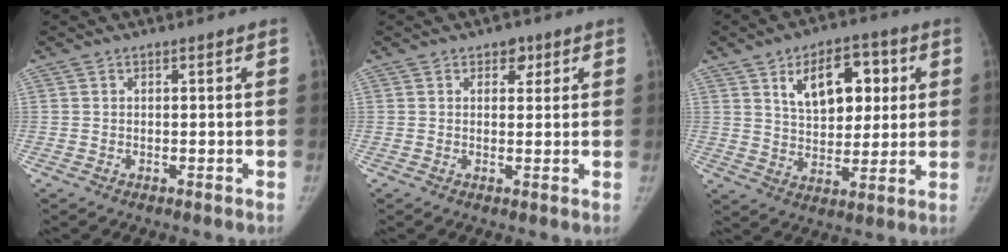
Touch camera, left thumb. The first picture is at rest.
{"total": 2.9, "force": [1.6, 1.9, 1.4], "torque": [0.001, -0.005, 0.018]}
{"total": 13.8, "force": [4.9, 8.4, 9.8], "torque": [-0.103, -0.010, 0.081]}